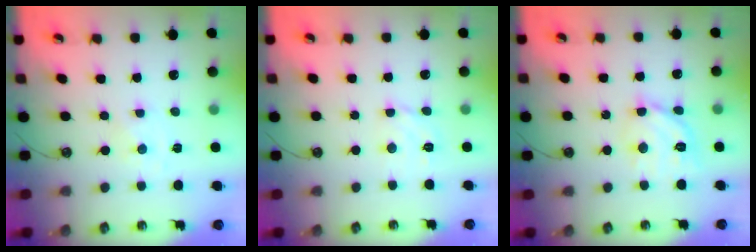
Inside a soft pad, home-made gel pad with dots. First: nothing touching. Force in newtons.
{"total": 5.9, "press": 5.9, "slide": 0.7}
{"total": 12.7, "press": 12.7, "slide": 1.0}